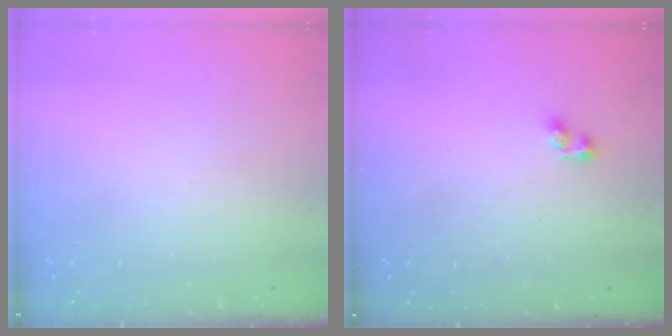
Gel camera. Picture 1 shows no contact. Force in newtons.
{"total": 2.4, "press": 2.3, "slide": 0.4}